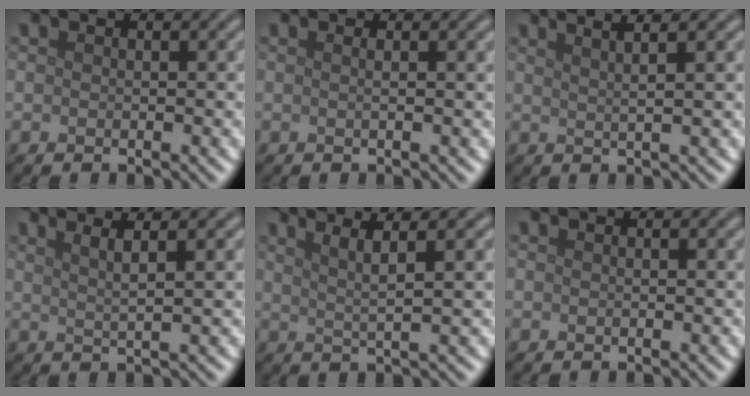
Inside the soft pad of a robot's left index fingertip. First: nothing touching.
{"total": 1.7, "force": [0.4, 0.6, 1.5], "torque": [-0.016, 0.001, -0.007]}
{"total": 4.5, "force": [2.9, 1.6, 3.0], "torque": [-0.021, 0.029, 0.003]}
{"total": 4.1, "force": [2.5, 1.0, 3.1], "torque": [-0.032, 0.016, 0.015]}
{"total": 4.3, "force": [2.5, 0.7, 3.4], "torque": [-0.052, 0.012, 0.033]}
{"total": 0.7, "force": [0.2, 0.2, 0.7], "torque": [-0.006, 0.004, 0.001]}